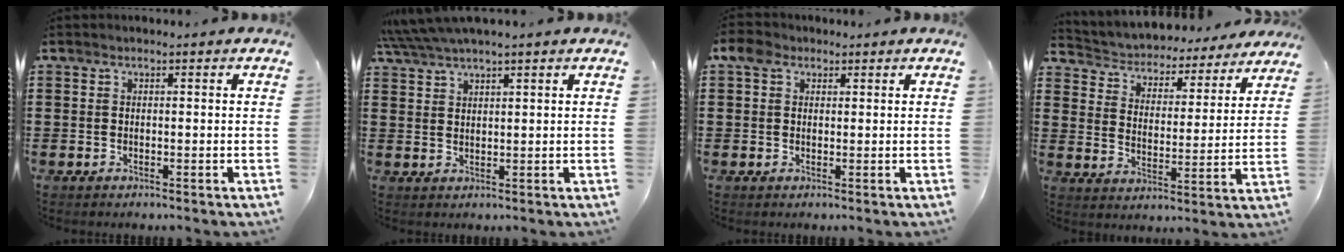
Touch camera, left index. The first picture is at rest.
{"total": 3.6, "force": [3.3, 0.0, 1.6], "torque": [-0.039, -0.002, 0.061]}
{"total": 3.5, "force": [1.7, 2.5, 1.7], "torque": [-0.035, 0.009, 0.027]}
{"total": 3.5, "force": [3.5, 0.4, -0.4], "torque": [-0.016, -0.034, 0.050]}